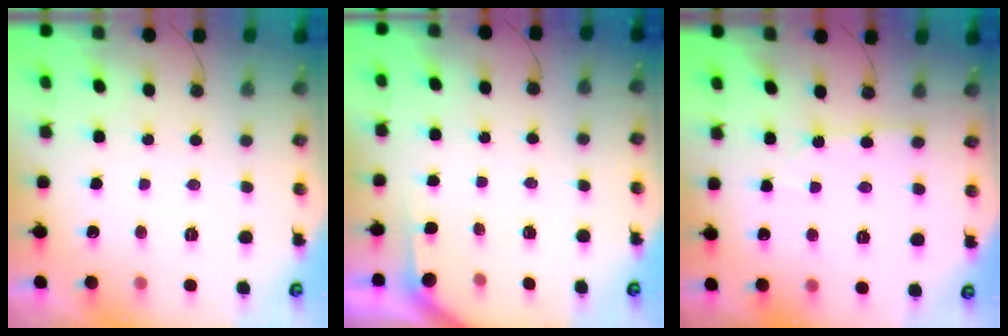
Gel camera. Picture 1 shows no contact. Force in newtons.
{"total": 1.5, "press": 1.5, "slide": 0.1}
{"total": 2.2, "press": 2.2, "slide": 0.4}